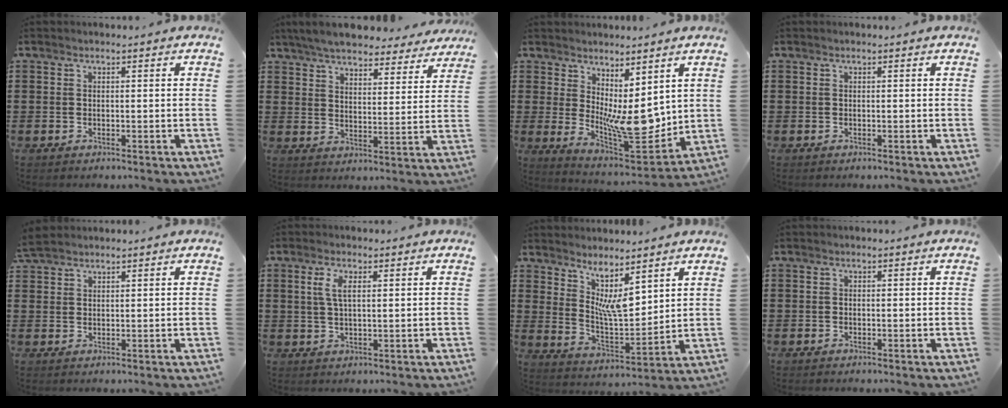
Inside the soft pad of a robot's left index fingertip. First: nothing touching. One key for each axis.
{"total": 6.5, "fx": 6.2, "fy": 0.6, "fz": 1.6, "tx": -0.060, "ty": -0.033, "tz": 0.110}
{"total": 8.2, "fx": 1.2, "fy": 4.0, "fz": 7.1, "tx": -0.111, "ty": -0.025, "tz": 0.031}
{"total": 0.0}
{"total": 2.3, "fx": 2.1, "fy": 0.6, "fz": 0.7, "tx": -0.019, "ty": 0.004, "tz": 0.042}
{"total": 3.8, "fx": 1.1, "fy": 1.4, "fz": 3.3, "tx": -0.077, "ty": 0.006, "tz": 0.015}
{"total": 6.3, "fx": 4.3, "fy": 1.7, "fz": 4.3, "tx": -0.096, "ty": -0.021, "tz": 0.078}
{"total": 0.5, "fx": -0.4, "fy": 0.3, "fz": 0.0, "tx": -0.002, "ty": 0.001, "tz": -0.009}